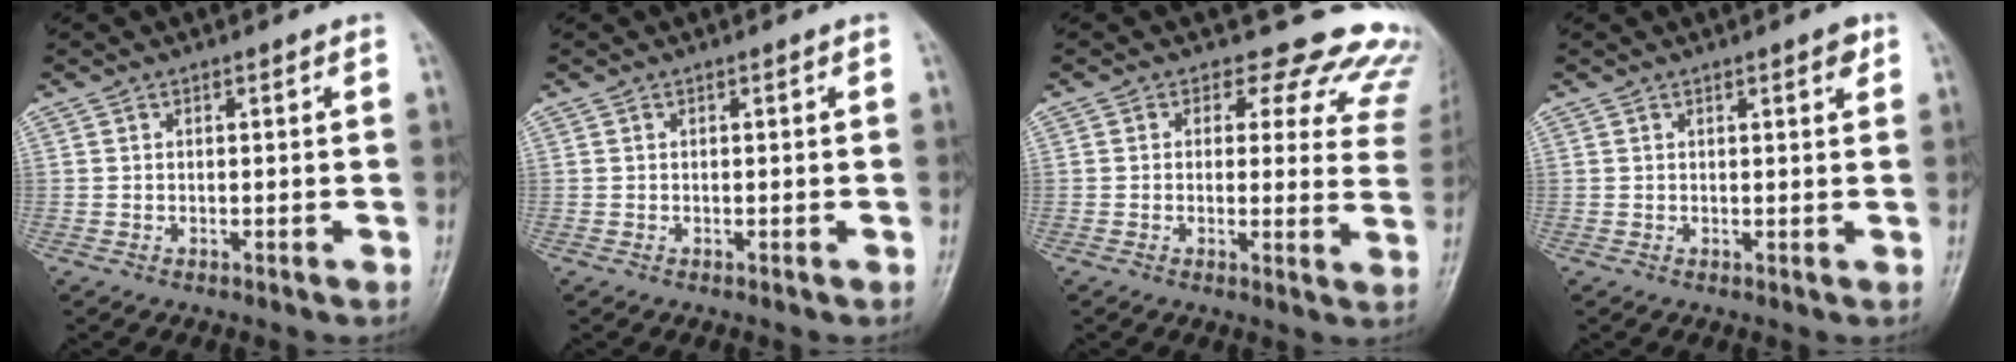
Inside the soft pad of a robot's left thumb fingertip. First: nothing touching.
{"total": 0.0}
{"total": 15.7, "force": [13.4, 7.3, 3.9], "torque": [0.010, -0.086, 0.113]}
{"total": 2.1, "force": [1.2, 0.6, 1.6], "torque": [-0.017, -0.004, 0.014]}